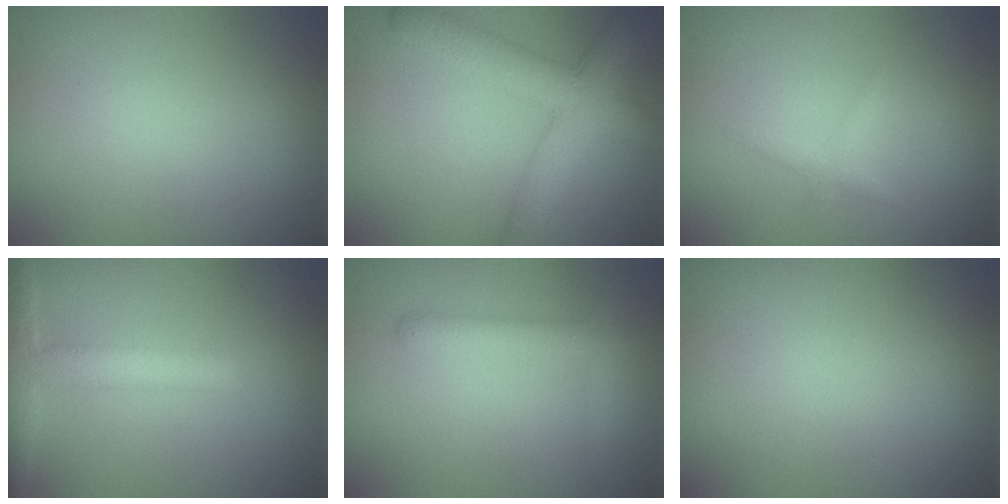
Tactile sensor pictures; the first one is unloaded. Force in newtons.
{"total": 6.5, "press": 6.5, "slide": 0.2}
{"total": 1.0, "press": 1.0, "slide": 0.1}
{"total": 3.5, "press": 3.5, "slide": 0.2}
{"total": 1.9, "press": 1.9, "slide": 0.1}
{"total": 0.0}